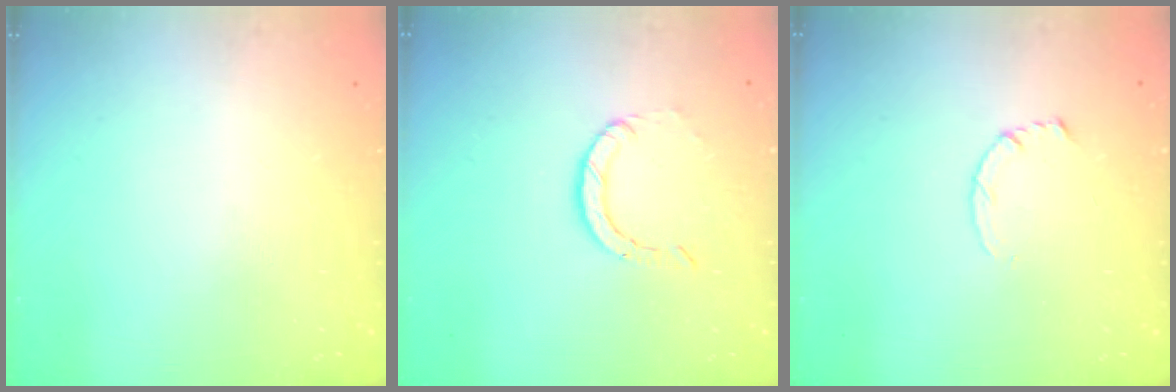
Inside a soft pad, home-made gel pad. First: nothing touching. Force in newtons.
{"total": 2.0, "press": 2.0, "slide": 0.2}
{"total": 3.5, "press": 3.5, "slide": 0.4}